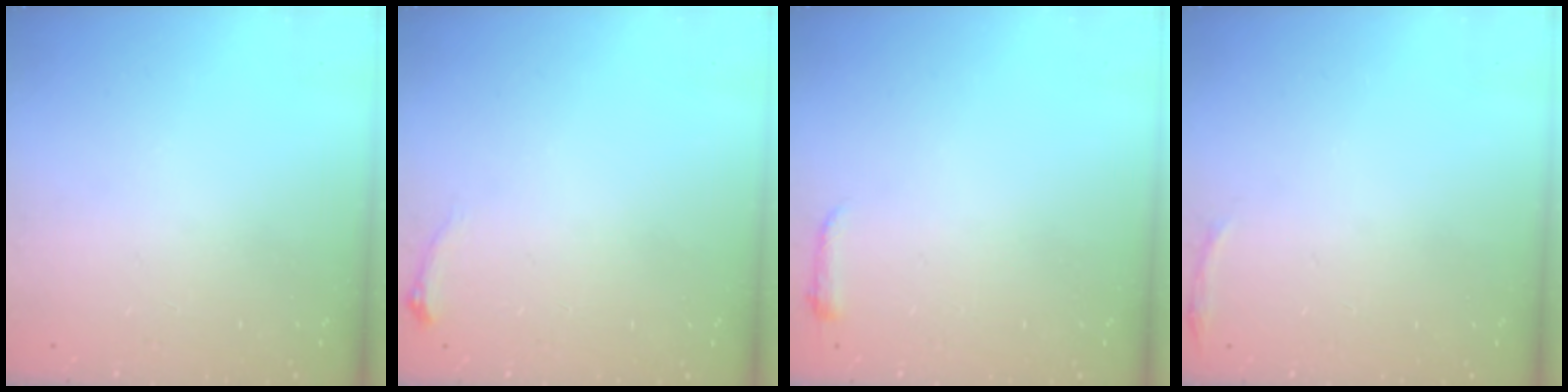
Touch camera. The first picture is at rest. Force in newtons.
{"total": 4.5, "press": 4.3, "slide": 1.1}
{"total": 3.0, "press": 2.9, "slide": 0.6}
{"total": 3.0, "press": 1.9, "slide": 2.3}